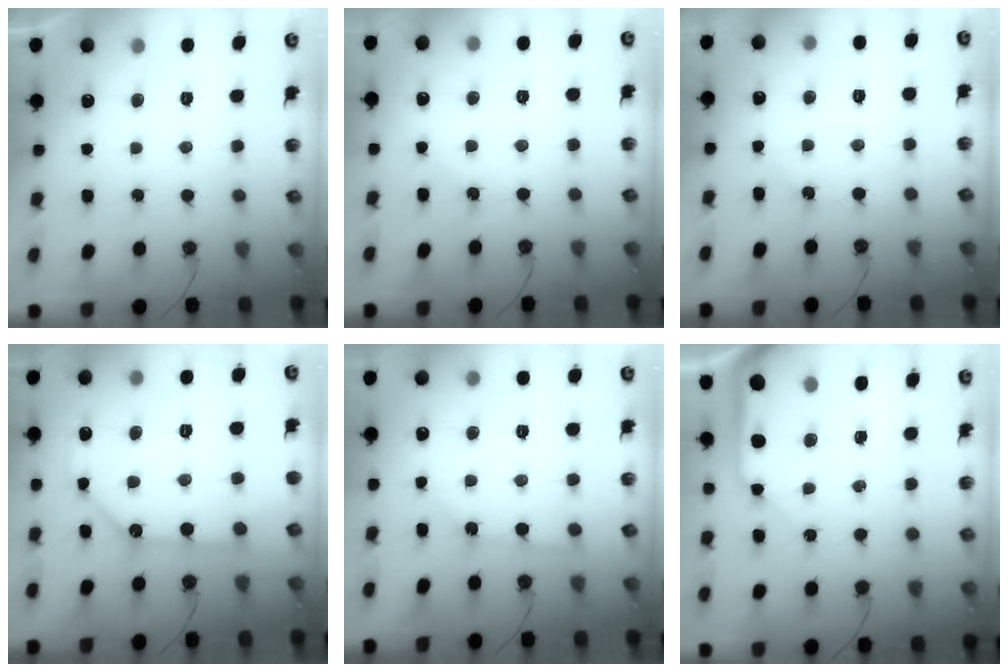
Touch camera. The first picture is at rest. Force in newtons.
{"total": 3.8, "press": 3.8, "slide": 0.4}
{"total": 4.7, "press": 4.7, "slide": 0.5}
{"total": 14.3, "press": 14.2, "slide": 1.6}
{"total": 2.4, "press": 2.4, "slide": 0.4}
{"total": 12.9, "press": 12.8, "slide": 2.0}